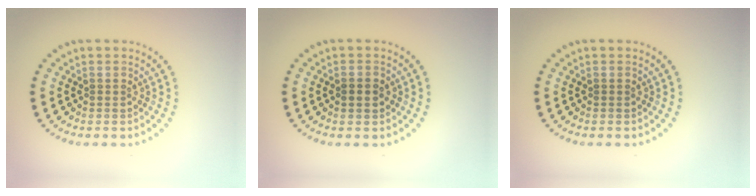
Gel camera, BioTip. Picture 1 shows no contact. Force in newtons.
{"total": 1.7, "press": 1.7, "slide": 0.0}
{"total": 0.0}